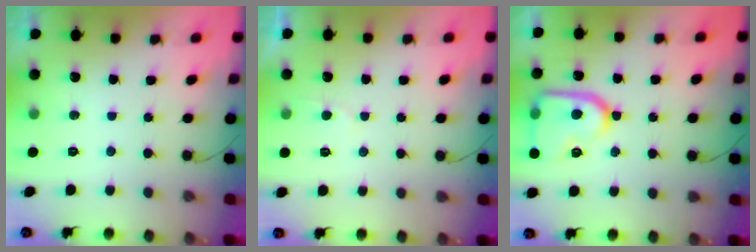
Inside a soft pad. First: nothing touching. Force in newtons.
{"total": 2.2, "press": 2.2, "slide": 0.2}
{"total": 16.8, "press": 16.7, "slide": 1.6}